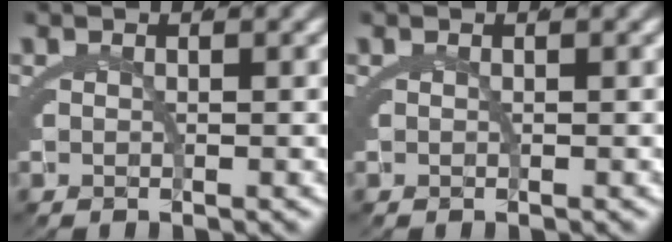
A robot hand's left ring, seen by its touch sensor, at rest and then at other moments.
{"total": 0.0}